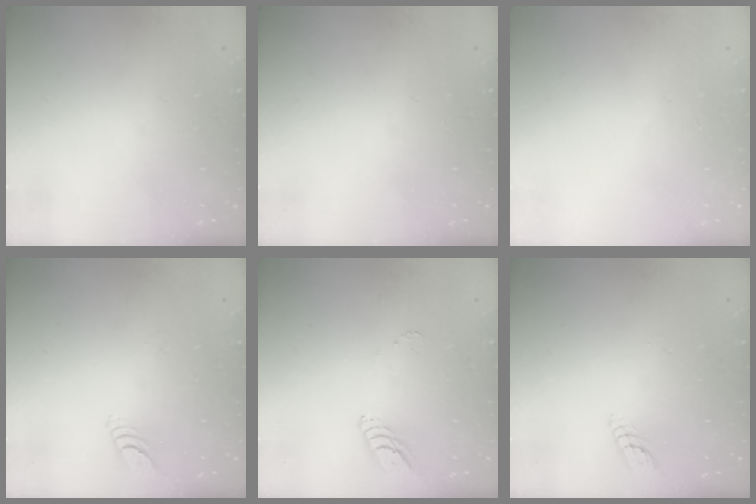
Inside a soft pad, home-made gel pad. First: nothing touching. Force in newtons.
{"total": 0.0}
{"total": 0.0}
{"total": 5.0, "press": 4.9, "slide": 0.4}
{"total": 5.6, "press": 5.6, "slide": 0.3}
{"total": 3.8, "press": 3.8, "slide": 0.3}